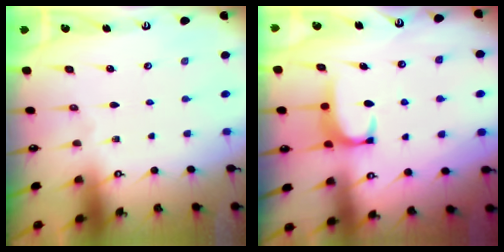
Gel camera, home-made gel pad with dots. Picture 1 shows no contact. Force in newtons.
{"total": 1.8, "press": 1.7, "slide": 0.5}